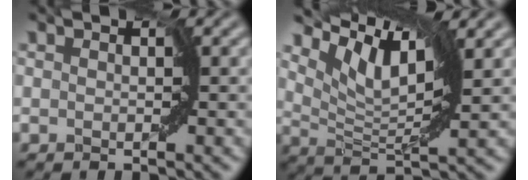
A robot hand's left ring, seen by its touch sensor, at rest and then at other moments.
{"total": 6.4, "force": [4.4, 1.6, 4.4], "torque": [-0.084, 0.001, 0.081]}